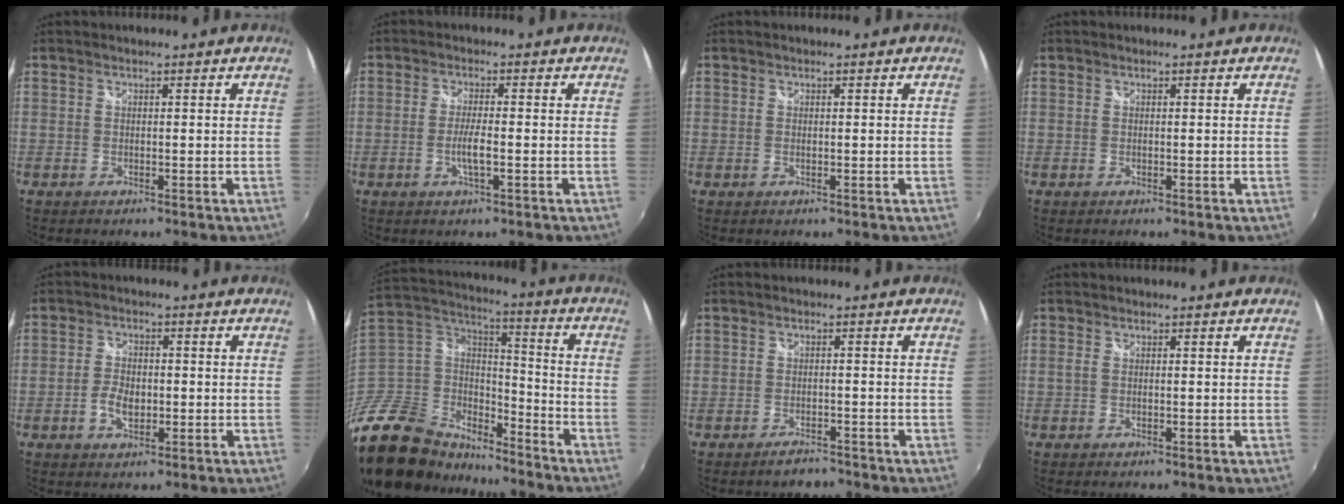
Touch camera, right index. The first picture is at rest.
{"total": 3.3, "force": [-1.1, 0.2, 3.1], "torque": [-0.060, -0.004, -0.021]}
{"total": 0.0}
{"total": 0.0}
{"total": 4.4, "force": [-1.3, 2.7, 3.3], "torque": [-0.071, 0.004, -0.022]}
{"total": 24.4, "force": [-18.4, 12.7, 9.9], "torque": [-0.239, 0.020, -0.314]}
{"total": 2.5, "force": [-2.3, 0.9, 0.6], "torque": [-0.014, 0.001, -0.035]}
{"total": 0.6, "force": [0.0, 0.3, 0.6], "torque": [-0.013, 0.000, -0.001]}